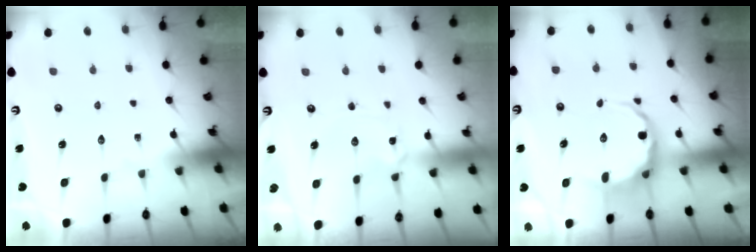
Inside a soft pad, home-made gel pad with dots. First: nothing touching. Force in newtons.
{"total": 1.6, "press": 1.6, "slide": 0.1}
{"total": 7.4, "press": 7.2, "slide": 1.8}